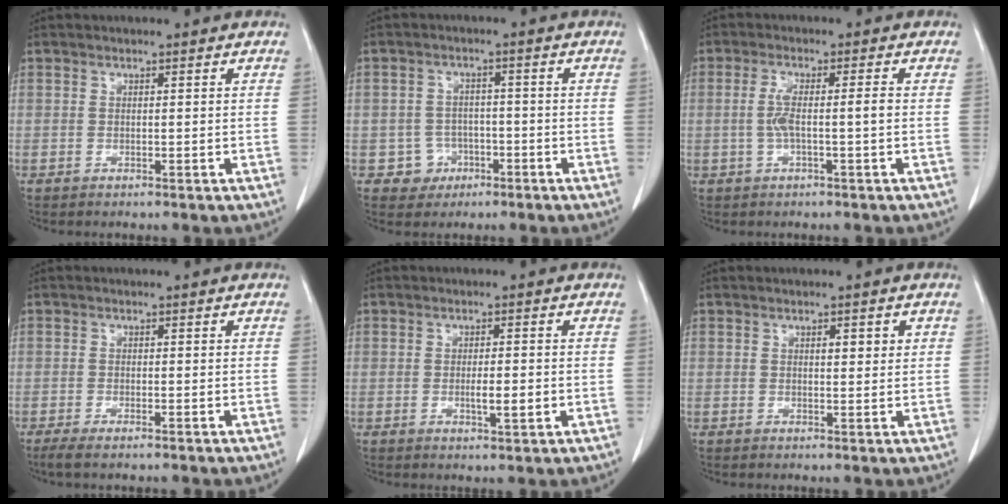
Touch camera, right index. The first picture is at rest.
{"total": 4.3, "force": [-1.7, 3.9, -0.1], "torque": [0.012, 0.017, -0.023]}
{"total": 4.1, "force": [-0.5, 0.2, 4.1], "torque": [-0.086, 0.008, -0.008]}
{"total": 2.8, "force": [-2.1, 0.5, 1.9], "torque": [-0.030, -0.007, -0.033]}
{"total": 3.2, "force": [-0.6, 0.6, 3.1], "torque": [-0.053, -0.003, -0.008]}
{"total": 2.1, "force": [0.8, 0.7, 1.8], "torque": [-0.026, -0.002, 0.010]}